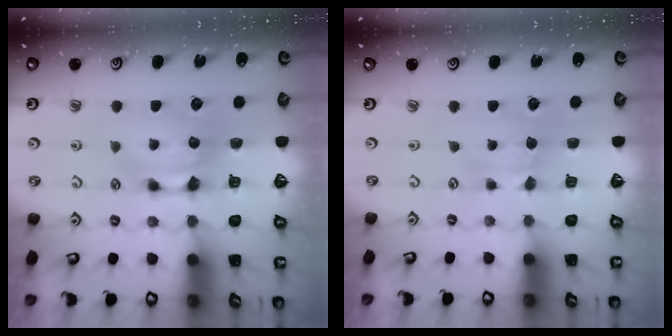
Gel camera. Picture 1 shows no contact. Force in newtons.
{"total": 1.1, "press": 1.0, "slide": 0.6}